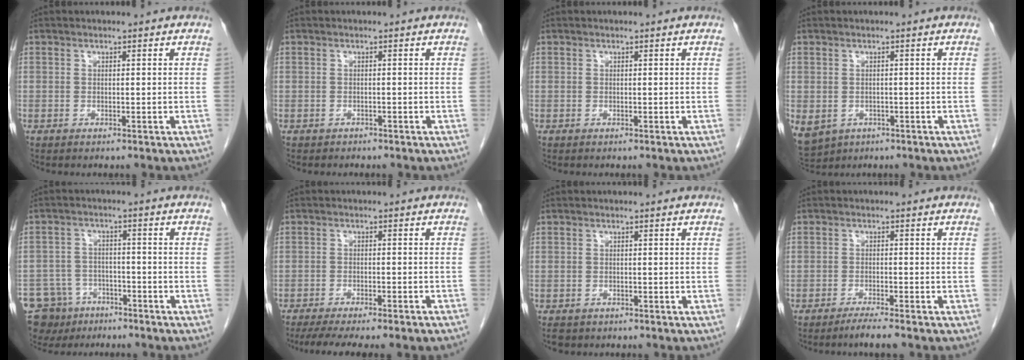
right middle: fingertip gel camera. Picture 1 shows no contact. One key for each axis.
{"total": 1.1, "fx": -0.9, "fy": 0.6, "fz": 0.2, "tx": -0.016, "ty": 0.000, "tz": -0.012}
{"total": 0.0}
{"total": 10.9, "fx": -4.6, "fy": 8.9, "fz": 4.3, "tx": -0.129, "ty": -0.013, "tz": -0.056}
{"total": 9.3, "fx": -6.8, "fy": 6.2, "fz": 1.2, "tx": -0.030, "ty": 0.014, "tz": -0.106}
{"total": 10.4, "fx": -8.7, "fy": 0.0, "fz": 5.7, "tx": -0.063, "ty": -0.014, "tz": -0.125}
{"total": 1.9, "fx": -1.5, "fy": 1.1, "fz": 0.4, "tx": -0.009, "ty": -0.001, "tz": -0.020}
{"total": 2.9, "fx": -2.3, "fy": -0.6, "fz": 1.6, "tx": -0.037, "ty": -0.008, "tz": -0.042}